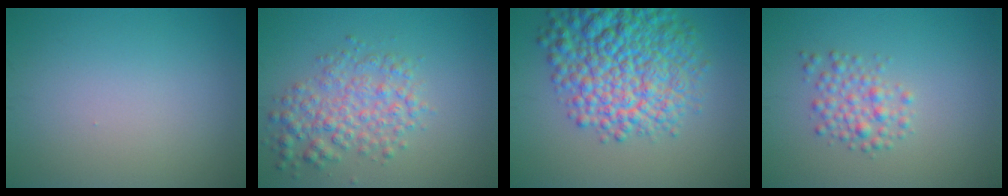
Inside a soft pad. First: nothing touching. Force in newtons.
{"total": 4.3, "press": 4.3, "slide": 0.1}
{"total": 10.6, "press": 10.6, "slide": 0.5}
{"total": 2.5, "press": 2.5, "slide": 0.1}